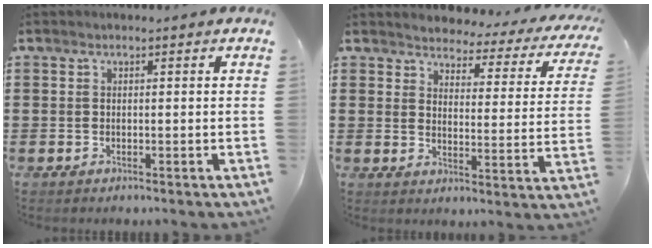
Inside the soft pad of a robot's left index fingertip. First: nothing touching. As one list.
[{"total": 2.9, "force": [2.8, 0.6, -0.1], "torque": [-0.022, -0.026, 0.042]}]